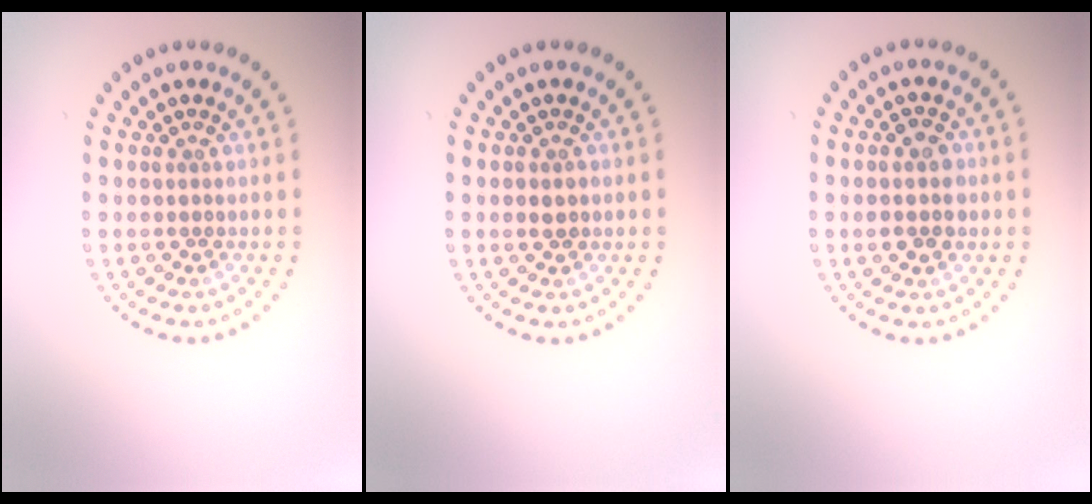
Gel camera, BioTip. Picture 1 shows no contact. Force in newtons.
{"total": 1.1, "press": 1.1, "slide": 0.1}
{"total": 2.8, "press": 2.8, "slide": 0.1}